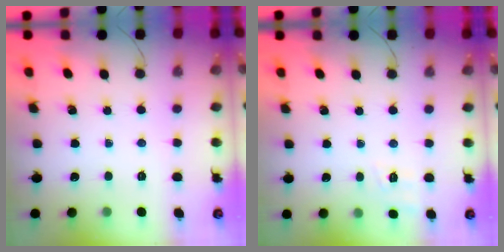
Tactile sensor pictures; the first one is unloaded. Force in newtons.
{"total": 8.7, "press": 8.5, "slide": 1.9}